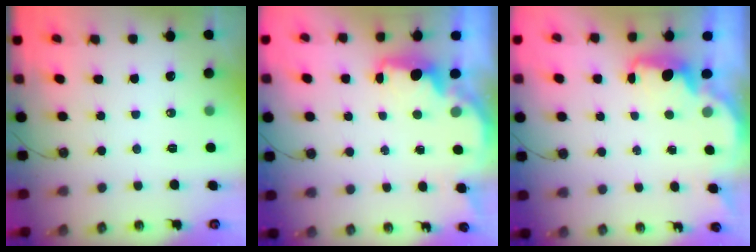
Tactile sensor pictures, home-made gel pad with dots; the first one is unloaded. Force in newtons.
{"total": 2.2, "press": 2.1, "slide": 0.5}
{"total": 1.7, "press": 1.6, "slide": 0.7}